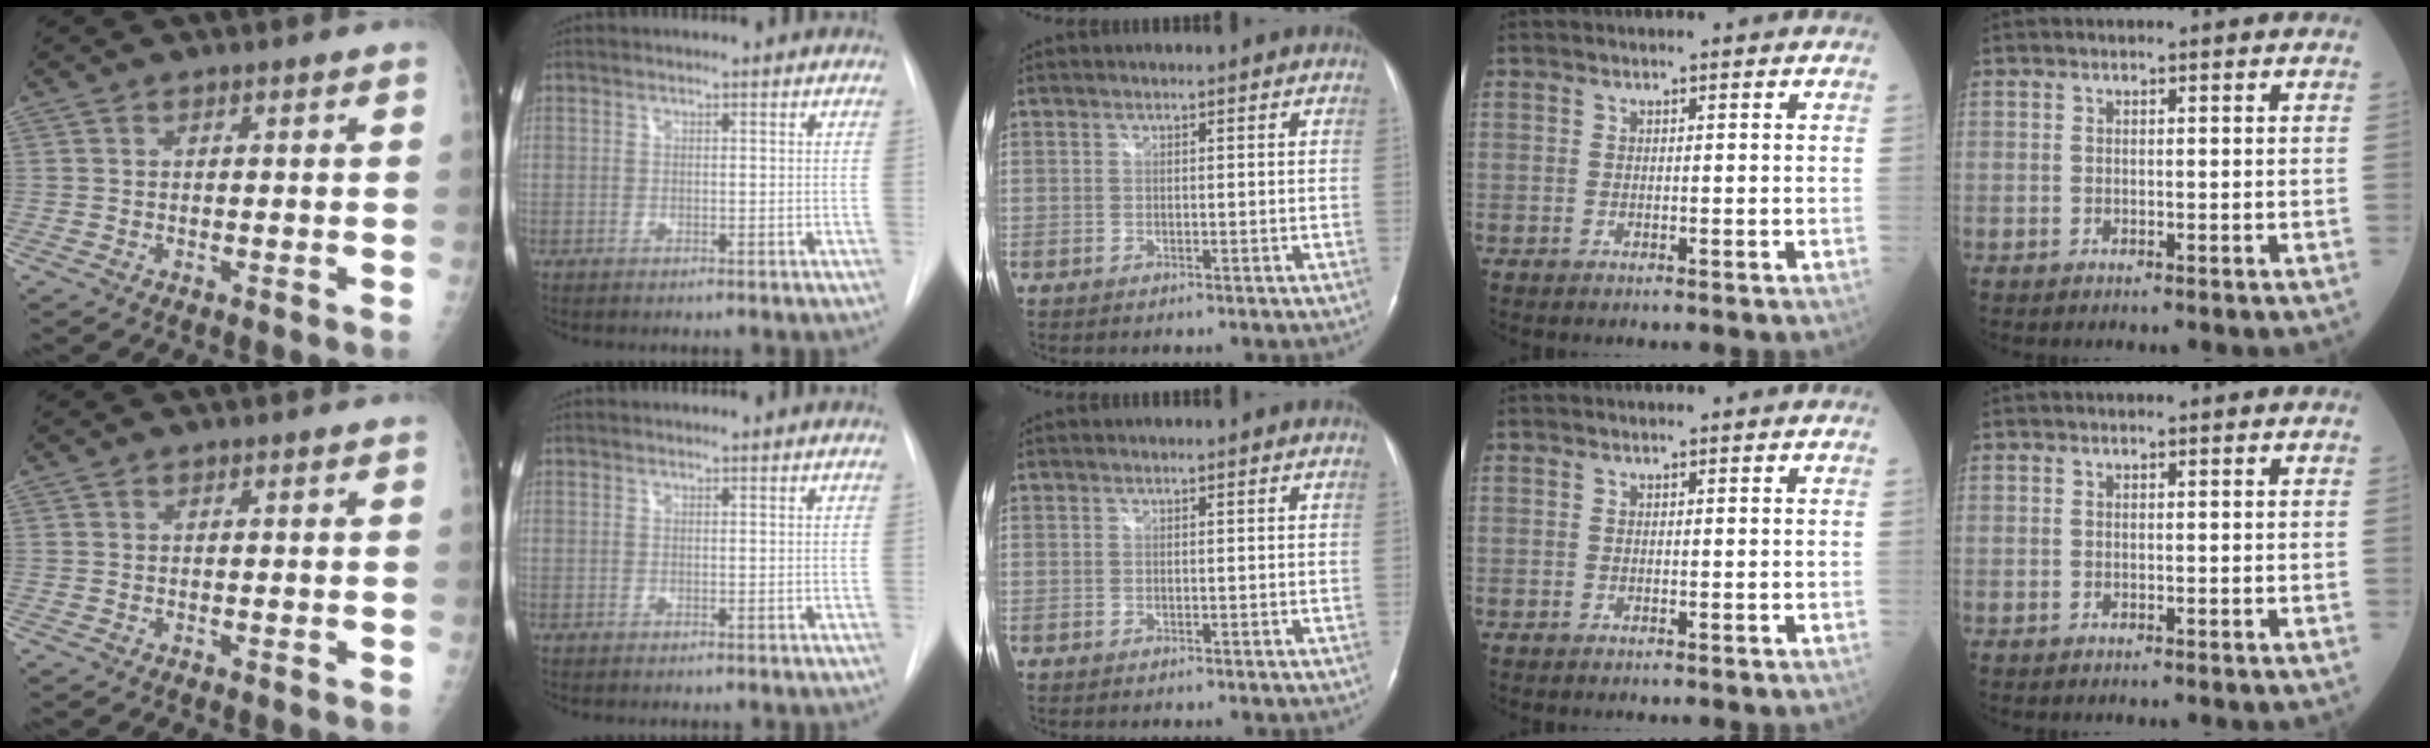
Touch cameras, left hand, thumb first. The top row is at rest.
{}